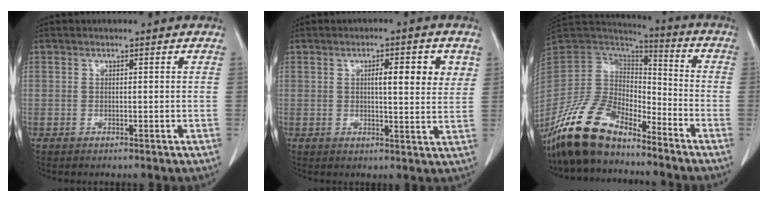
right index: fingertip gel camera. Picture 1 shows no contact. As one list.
[{"total": 6.7, "force": [2.3, 1.2, 6.2], "torque": [-0.087, 0.002, 0.027]}, {"total": 15.2, "force": [-12.1, 5.7, 7.1], "torque": [-0.149, 0.015, -0.235]}]